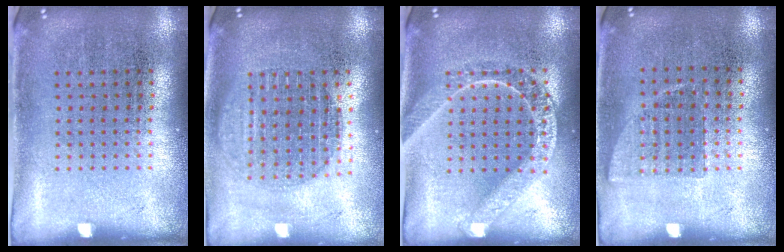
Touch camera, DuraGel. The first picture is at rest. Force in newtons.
{"total": 1.7, "press": 1.5, "slide": 0.9}
{"total": 1.6, "press": 1.5, "slide": 0.4}
{"total": 0.8, "press": 0.7, "slide": 0.3}